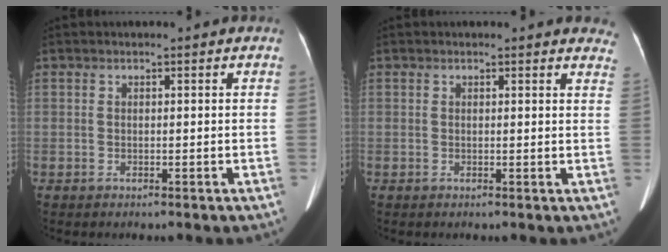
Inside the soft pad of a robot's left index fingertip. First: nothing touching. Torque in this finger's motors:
{"motor_torque": [0.24, -0.33, 0.05, 0.01]}